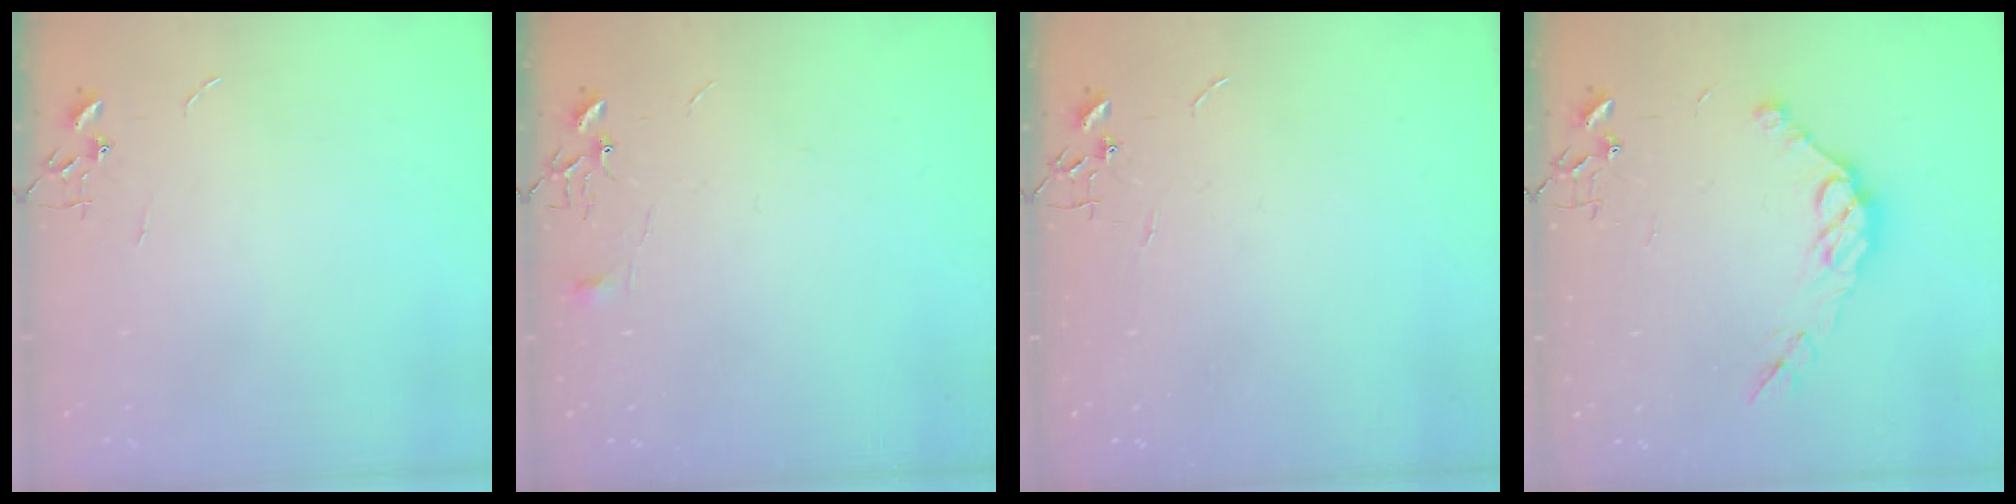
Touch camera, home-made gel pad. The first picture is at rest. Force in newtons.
{"total": 4.0, "press": 4.0, "slide": 0.4}
{"total": 0.0}
{"total": 10.9, "press": 10.8, "slide": 0.9}